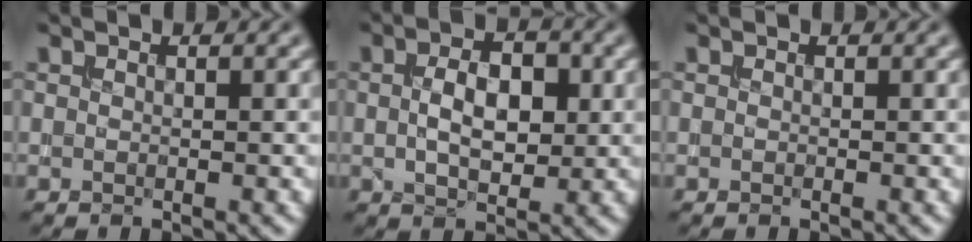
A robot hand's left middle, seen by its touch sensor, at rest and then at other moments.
{"total": 4.6, "force": [0.3, 2.6, 3.8], "torque": [-0.070, 0.003, 0.004]}
{"total": 0.0}